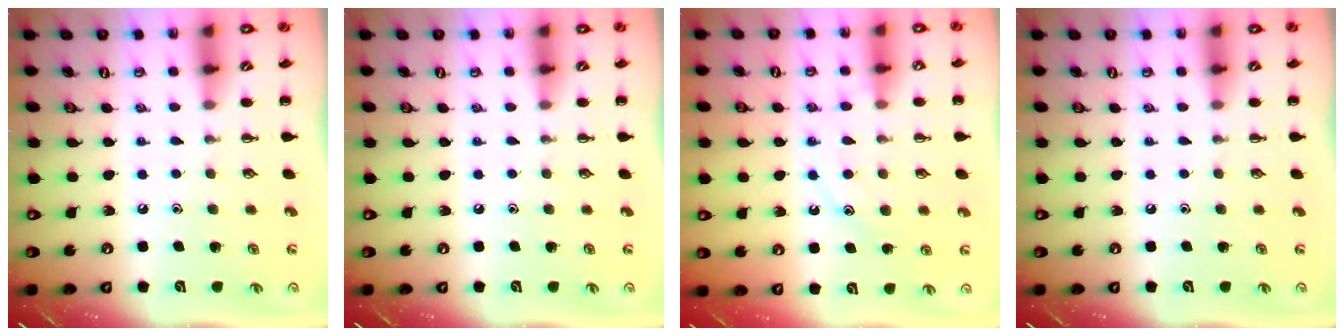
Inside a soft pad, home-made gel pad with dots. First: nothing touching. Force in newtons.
{"total": 0.0}
{"total": 12.5, "press": 12.5, "slide": 0.9}
{"total": 0.0}